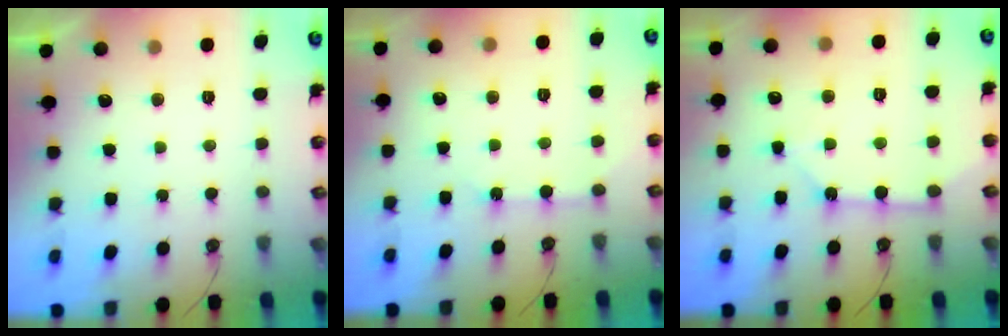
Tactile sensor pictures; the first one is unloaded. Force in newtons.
{"total": 4.9, "press": 4.9, "slide": 0.4}
{"total": 6.0, "press": 6.0, "slide": 0.4}